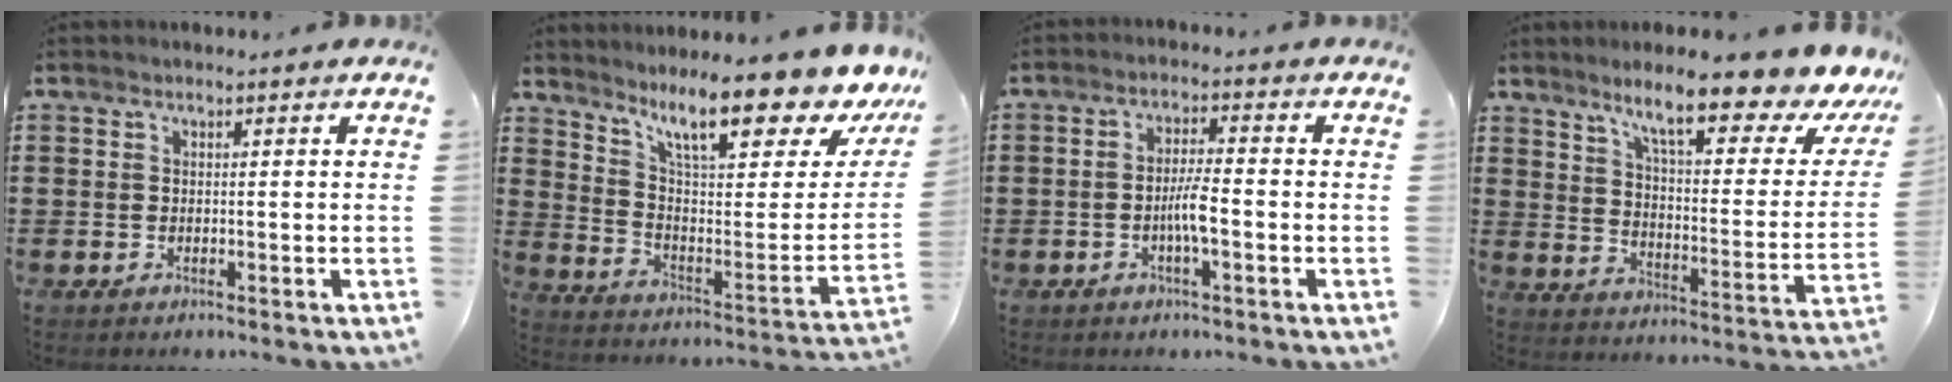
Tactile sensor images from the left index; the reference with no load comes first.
{"total": 12.5, "force": [9.5, 1.8, 7.9], "torque": [-0.146, -0.071, 0.153]}
{"total": 4.4, "force": [-1.4, 0.7, 4.1], "torque": [-0.087, 0.000, -0.032]}
{"total": 11.4, "force": [8.5, 0.4, 7.6], "torque": [-0.143, -0.058, 0.130]}